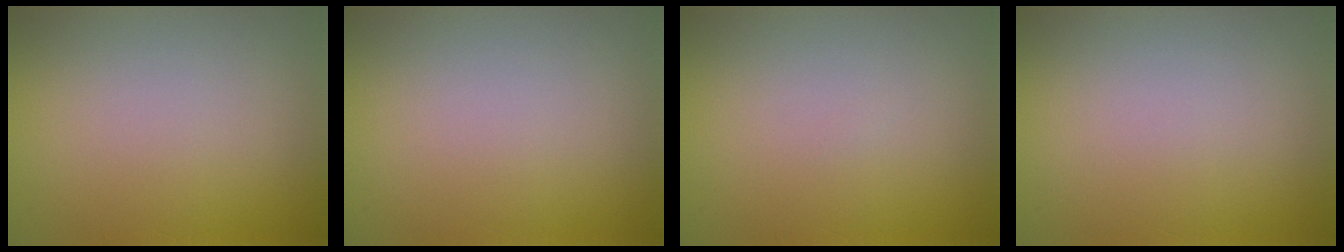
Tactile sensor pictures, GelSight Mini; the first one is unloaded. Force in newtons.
{"total": 0.0}
{"total": 0.0}
{"total": 0.0}